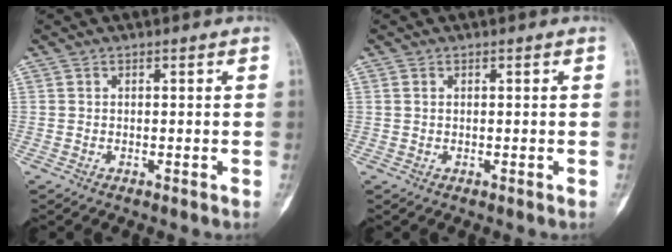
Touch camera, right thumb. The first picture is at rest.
{"total": 0.6, "force": [0.2, 0.4, 0.4], "torque": [-0.009, 0.002, 0.003]}